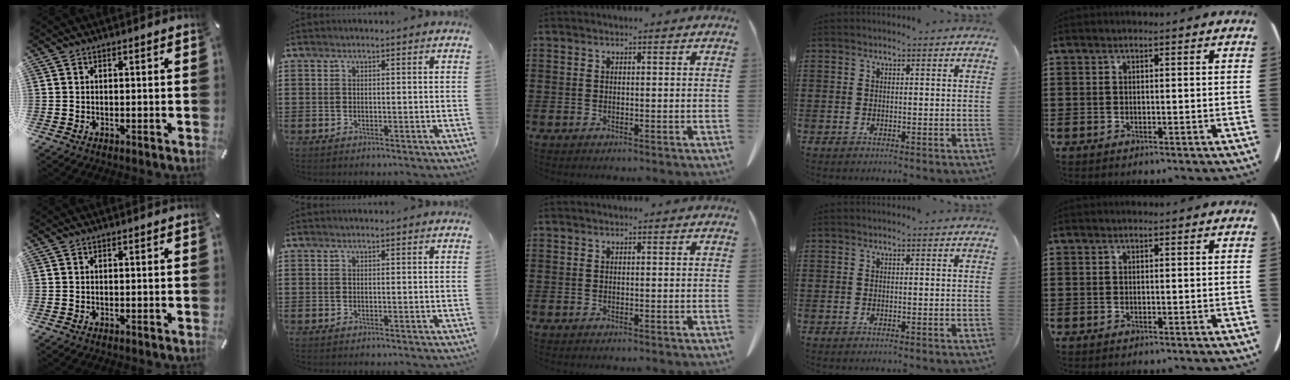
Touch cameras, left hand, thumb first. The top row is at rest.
{}